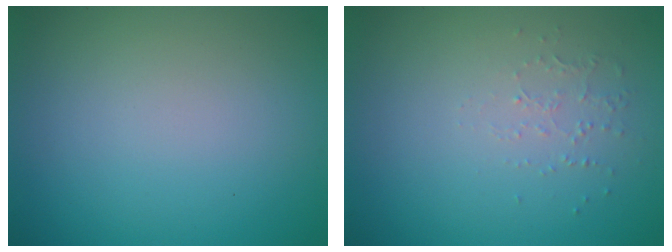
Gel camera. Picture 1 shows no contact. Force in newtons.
{"total": 0.8, "press": 0.5, "slide": 0.6}